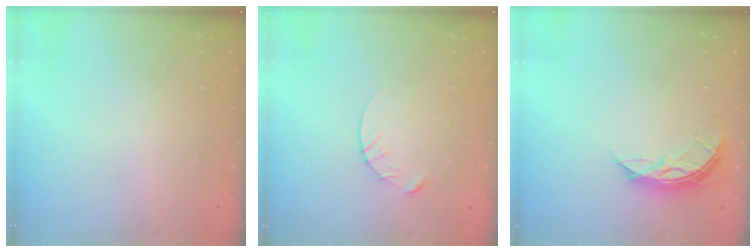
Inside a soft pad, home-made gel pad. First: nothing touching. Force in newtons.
{"total": 4.6, "press": 4.5, "slide": 0.5}
{"total": 6.1, "press": 6.1, "slide": 0.4}